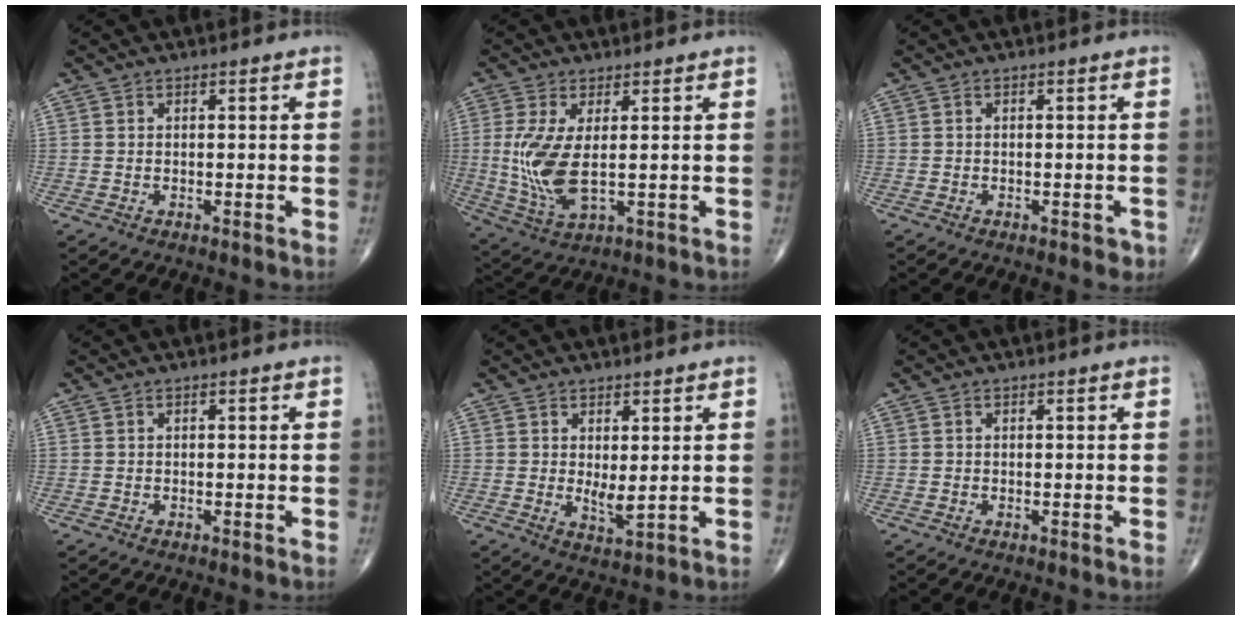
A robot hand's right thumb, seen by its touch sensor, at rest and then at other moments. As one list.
[{"total": 10.0, "force": [0.4, 3.9, 9.2], "torque": [-0.213, -0.018, 0.019]}, {"total": 1.5, "force": [-0.7, 0.9, 0.9], "torque": [-0.002, 0.002, -0.008]}, {"total": 0.0}, {"total": 3.6, "force": [0.6, 1.2, 3.3], "torque": [-0.055, -0.016, 0.016]}, {"total": 0.0}]